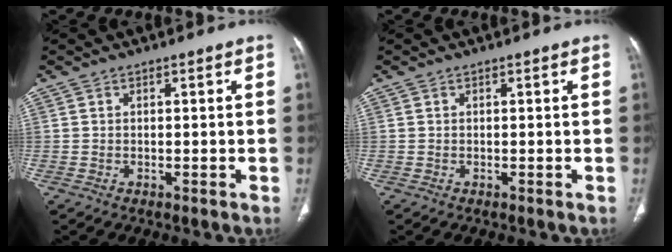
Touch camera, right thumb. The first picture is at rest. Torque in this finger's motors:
{"motor_torque": [-0.04, 0.05, -0.04, 0.04, 0.03]}